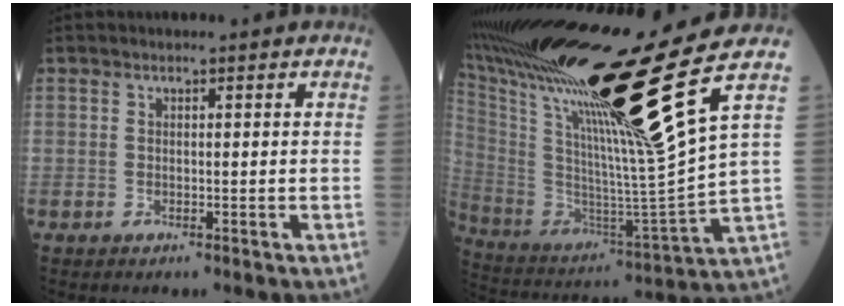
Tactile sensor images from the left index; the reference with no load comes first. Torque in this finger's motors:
{"motor_torque": [0.29, -0.46, 1.05, 0.21]}